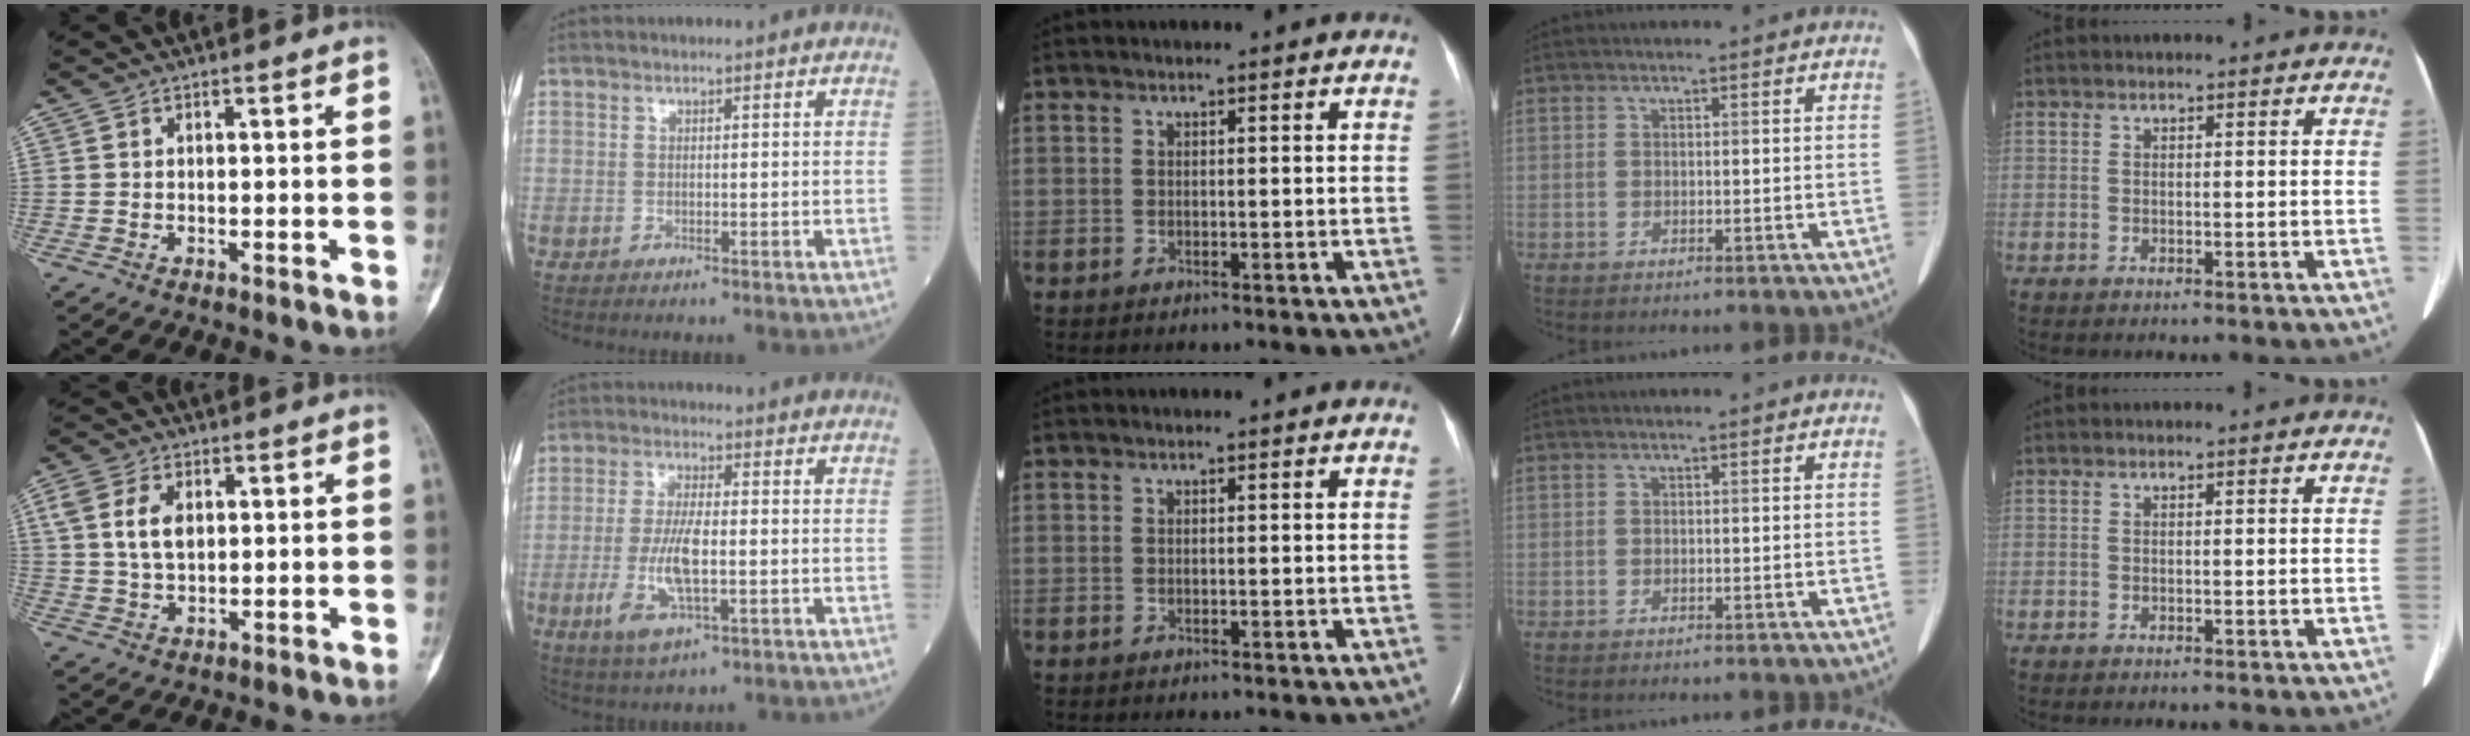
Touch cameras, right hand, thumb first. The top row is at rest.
{"thumb": {"total": 6.9, "force": [1.6, 4.3, 5.1], "torque": [-0.097, -0.001, 0.032]}, "index": {"total": 8.7, "force": [-2.1, 2.4, 8.1], "torque": [-0.172, -0.007, -0.034]}}